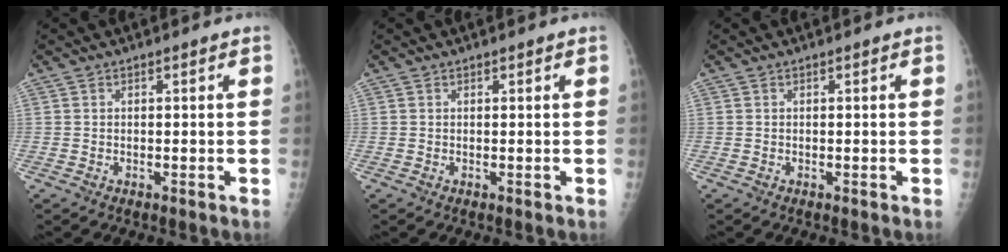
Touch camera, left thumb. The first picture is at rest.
{"total": 0.0}
{"total": 0.0}